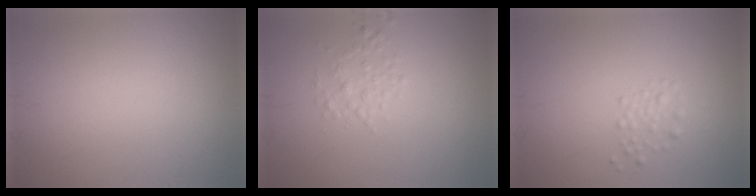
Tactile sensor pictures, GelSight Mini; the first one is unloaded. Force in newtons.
{"total": 1.5, "press": 1.5, "slide": 0.0}
{"total": 1.2, "press": 1.2, "slide": 0.0}